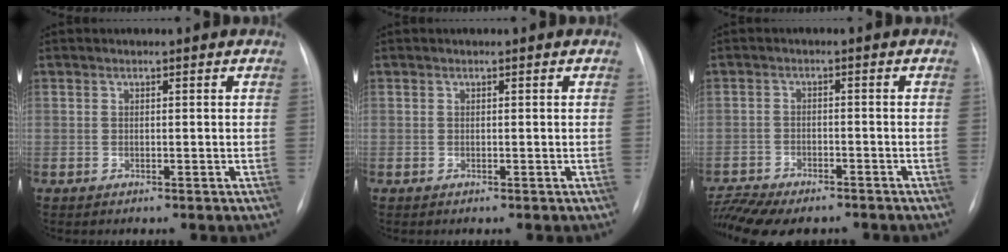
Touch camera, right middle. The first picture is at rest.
{"total": 0.0}
{"total": 12.0, "force": [-10.2, 3.7, 5.0], "torque": [-0.104, 0.010, -0.153]}